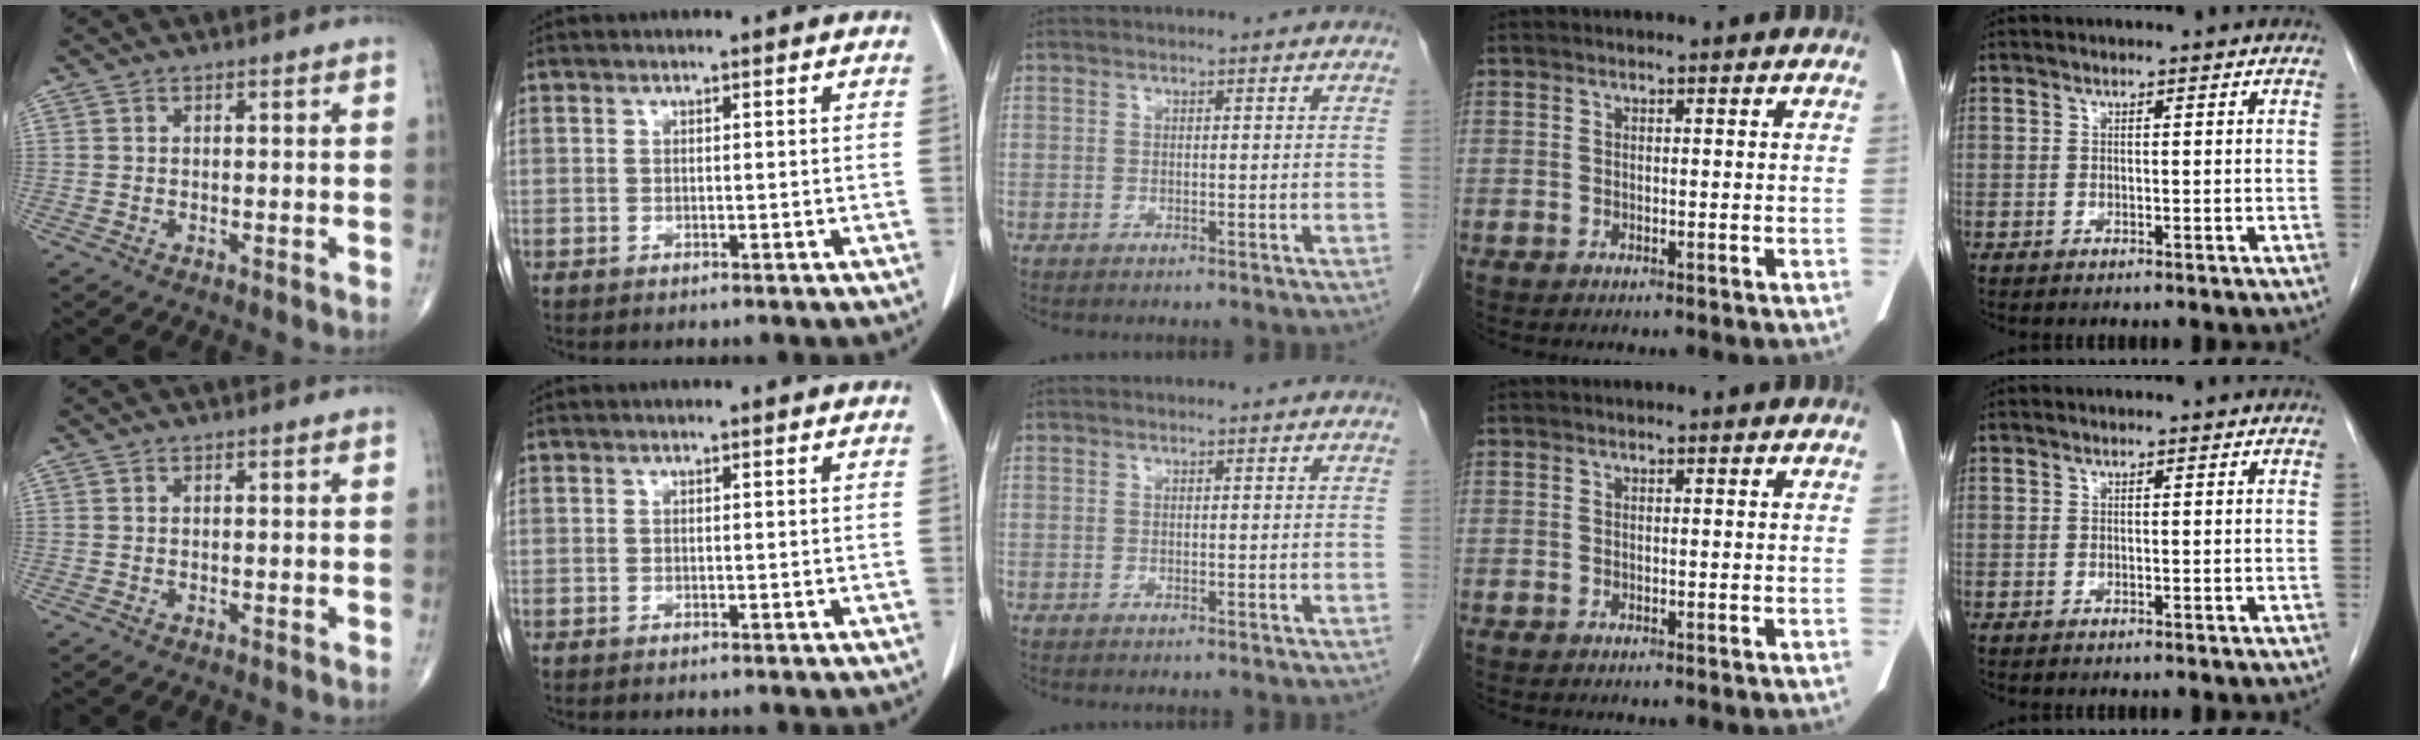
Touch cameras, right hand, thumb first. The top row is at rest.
{}